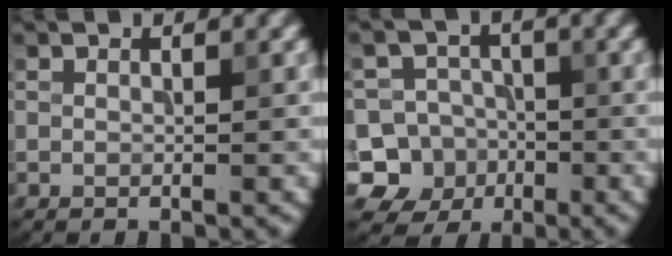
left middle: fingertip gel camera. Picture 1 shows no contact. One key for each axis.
{"total": 10.6, "fx": -4.3, "fy": 9.5, "fz": 1.8, "tx": -0.030, "ty": -0.008, "tz": -0.091}